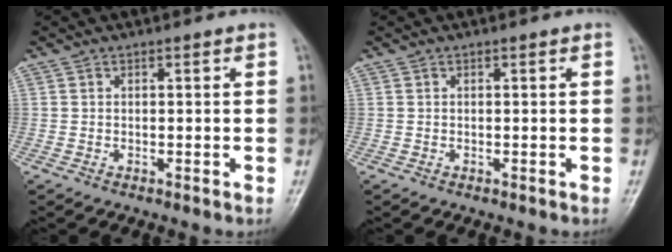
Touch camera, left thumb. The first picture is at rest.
{"total": 0.0}